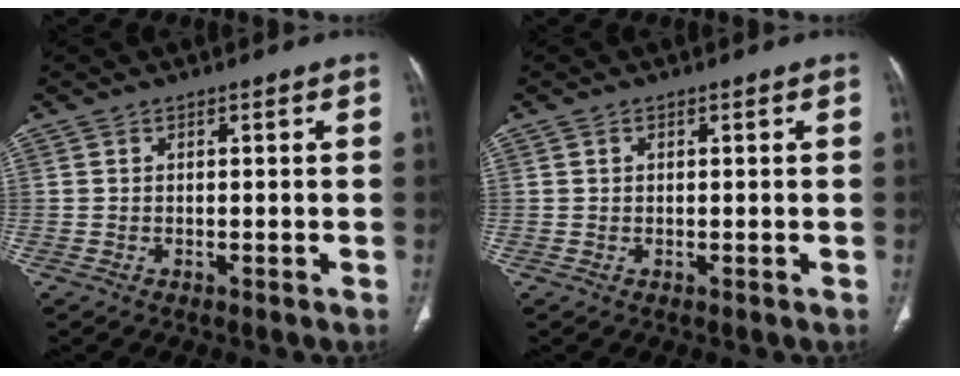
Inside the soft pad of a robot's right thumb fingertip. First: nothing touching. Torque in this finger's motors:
{"motor_torque": [-0.48, -0.06, -0.36, 0.32, 0.05]}